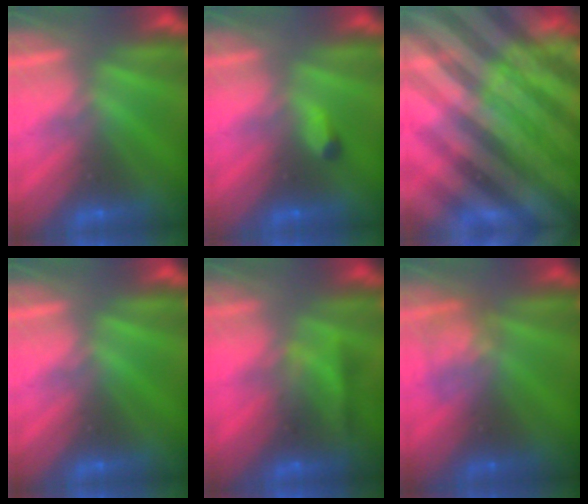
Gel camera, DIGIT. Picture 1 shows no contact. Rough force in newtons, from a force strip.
{"total": 2.4}
{"total": 8.6}
{"total": 0.0}
{"total": 7.5}
{"total": 2.3}